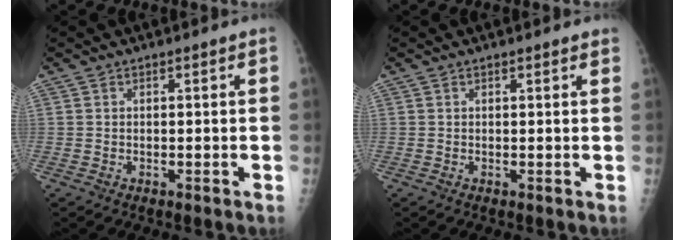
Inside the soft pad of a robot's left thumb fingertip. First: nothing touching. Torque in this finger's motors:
{"motor_torque": [-0.17, 0.01, -0.13, 0.08, 0.01]}